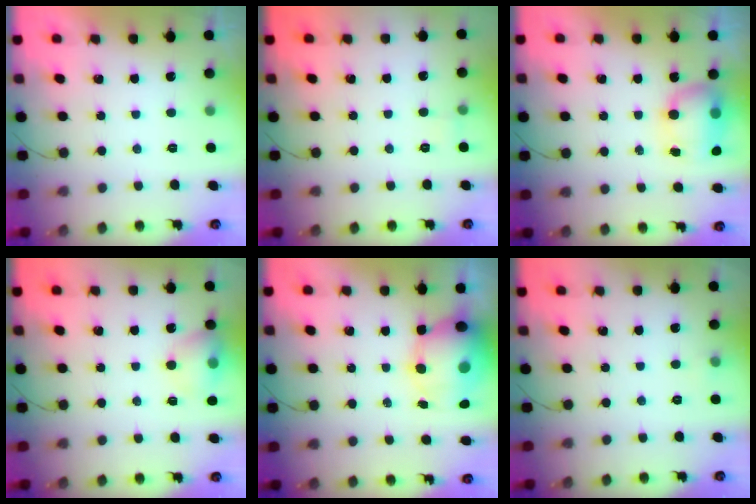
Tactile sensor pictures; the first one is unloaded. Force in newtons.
{"total": 4.3, "press": 4.1, "slide": 1.2}
{"total": 10.5, "press": 8.5, "slide": 6.1}
{"total": 10.3, "press": 10.2, "slide": 1.5}
{"total": 11.5, "press": 11.2, "slide": 2.4}
{"total": 3.2, "press": 2.6, "slide": 1.8}